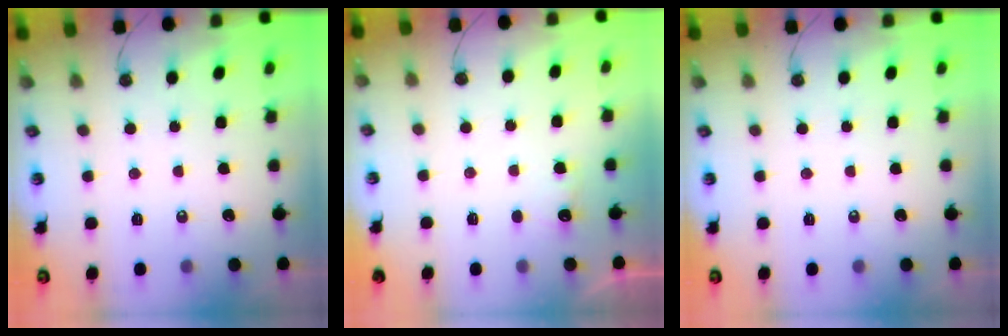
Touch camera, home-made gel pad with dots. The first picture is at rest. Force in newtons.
{"total": 2.8, "press": 2.7, "slide": 0.9}
{"total": 0.0}